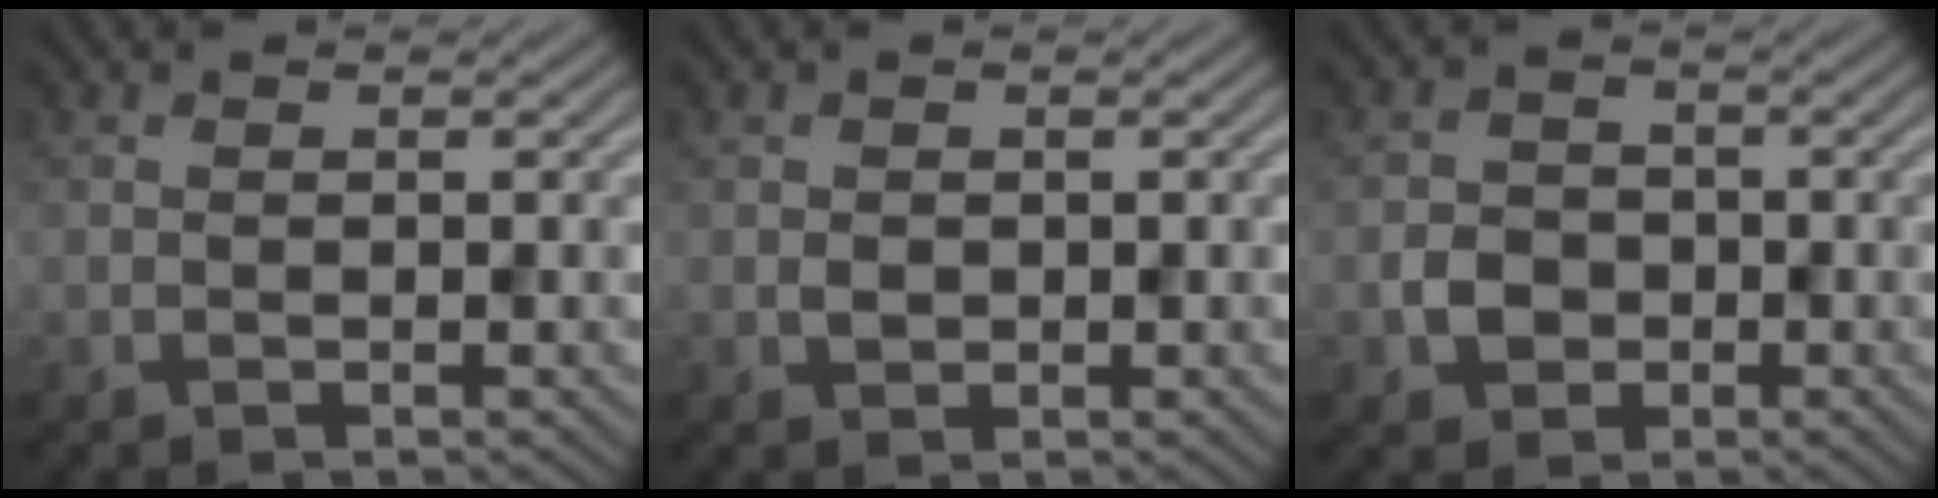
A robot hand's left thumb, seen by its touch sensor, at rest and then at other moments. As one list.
[{"total": 1.0, "force": [0.0, 0.9, 0.5], "torque": [-0.010, -0.003, 0.001]}, {"total": 3.1, "force": [-1.0, 2.7, 1.1], "torque": [-0.020, -0.001, -0.021]}]